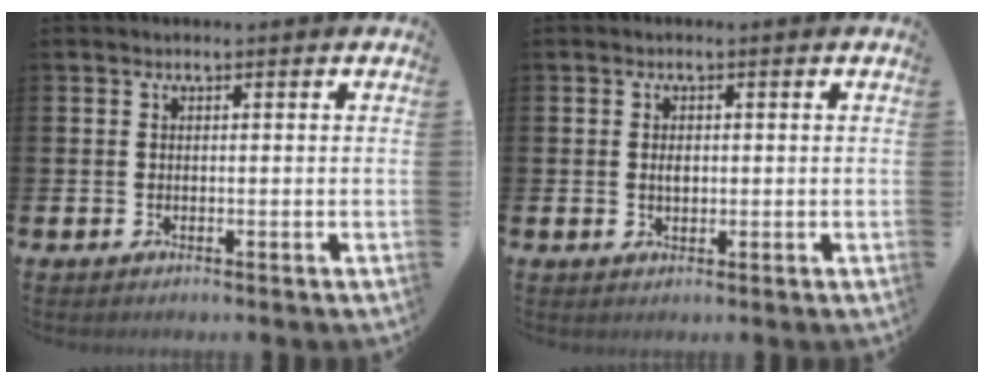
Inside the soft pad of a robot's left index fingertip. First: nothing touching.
{"total": 1.4, "force": [0.2, 0.9, 1.1], "torque": [-0.013, 0.002, -0.001]}